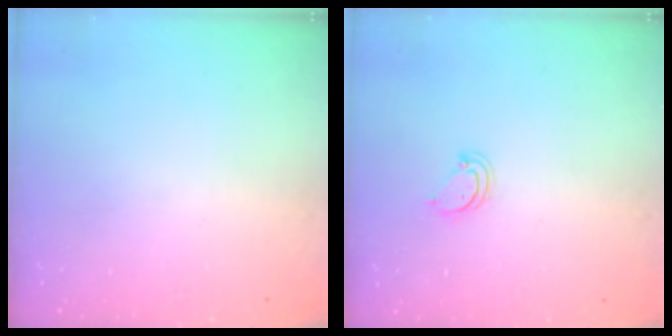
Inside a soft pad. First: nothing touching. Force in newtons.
{"total": 3.6, "press": 3.6, "slide": 0.2}